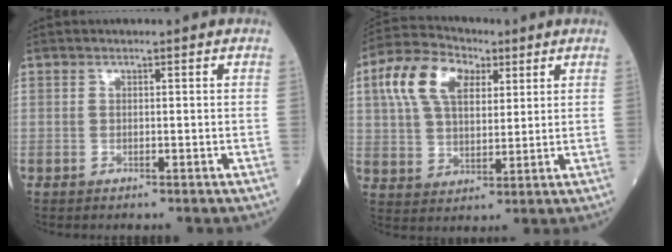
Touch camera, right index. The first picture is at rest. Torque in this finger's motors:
{"motor_torque": [1.34, 0.81, 0.22, 0.08]}